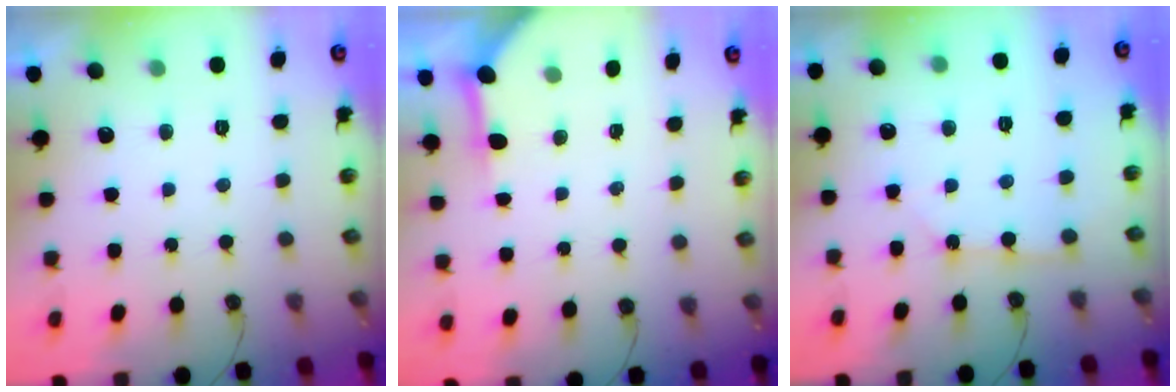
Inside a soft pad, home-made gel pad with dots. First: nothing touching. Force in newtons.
{"total": 3.8, "press": 3.8, "slide": 0.5}
{"total": 2.2, "press": 2.2, "slide": 0.3}